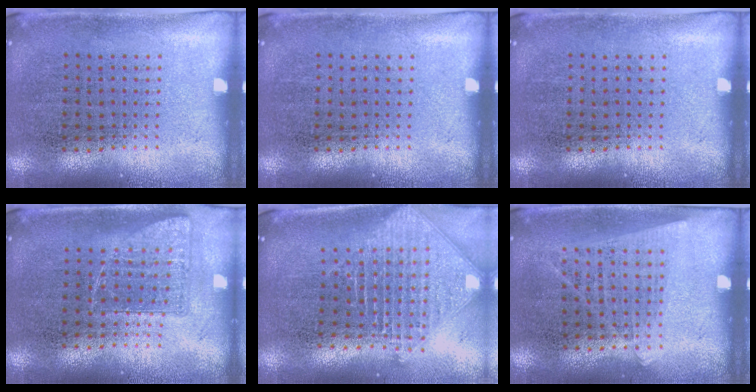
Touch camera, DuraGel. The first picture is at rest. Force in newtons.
{"total": 0.0}
{"total": 0.0}
{"total": 0.8, "press": 0.8, "slide": 0.2}
{"total": 2.5, "press": 1.9, "slide": 1.6}
{"total": 1.2, "press": 1.0, "slide": 0.5}